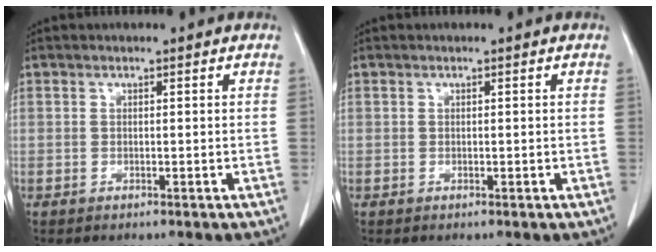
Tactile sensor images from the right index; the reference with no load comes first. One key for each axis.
{"total": 0.0}